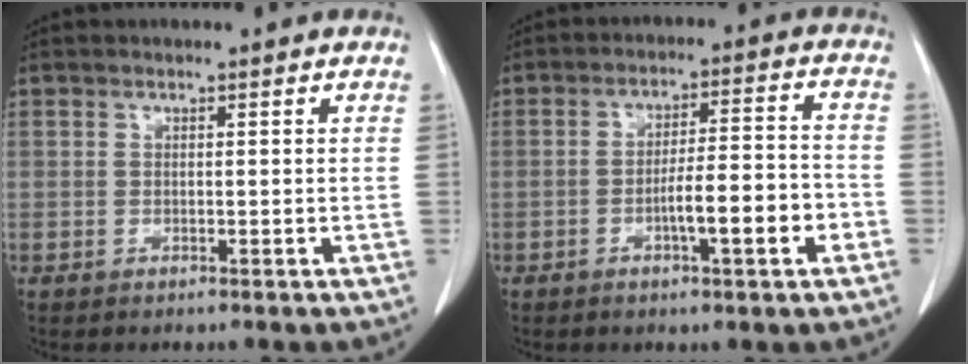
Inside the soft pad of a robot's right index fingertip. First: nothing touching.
{"total": 8.7, "force": [-3.2, 1.0, 8.0], "torque": [-0.125, 0.014, -0.049]}